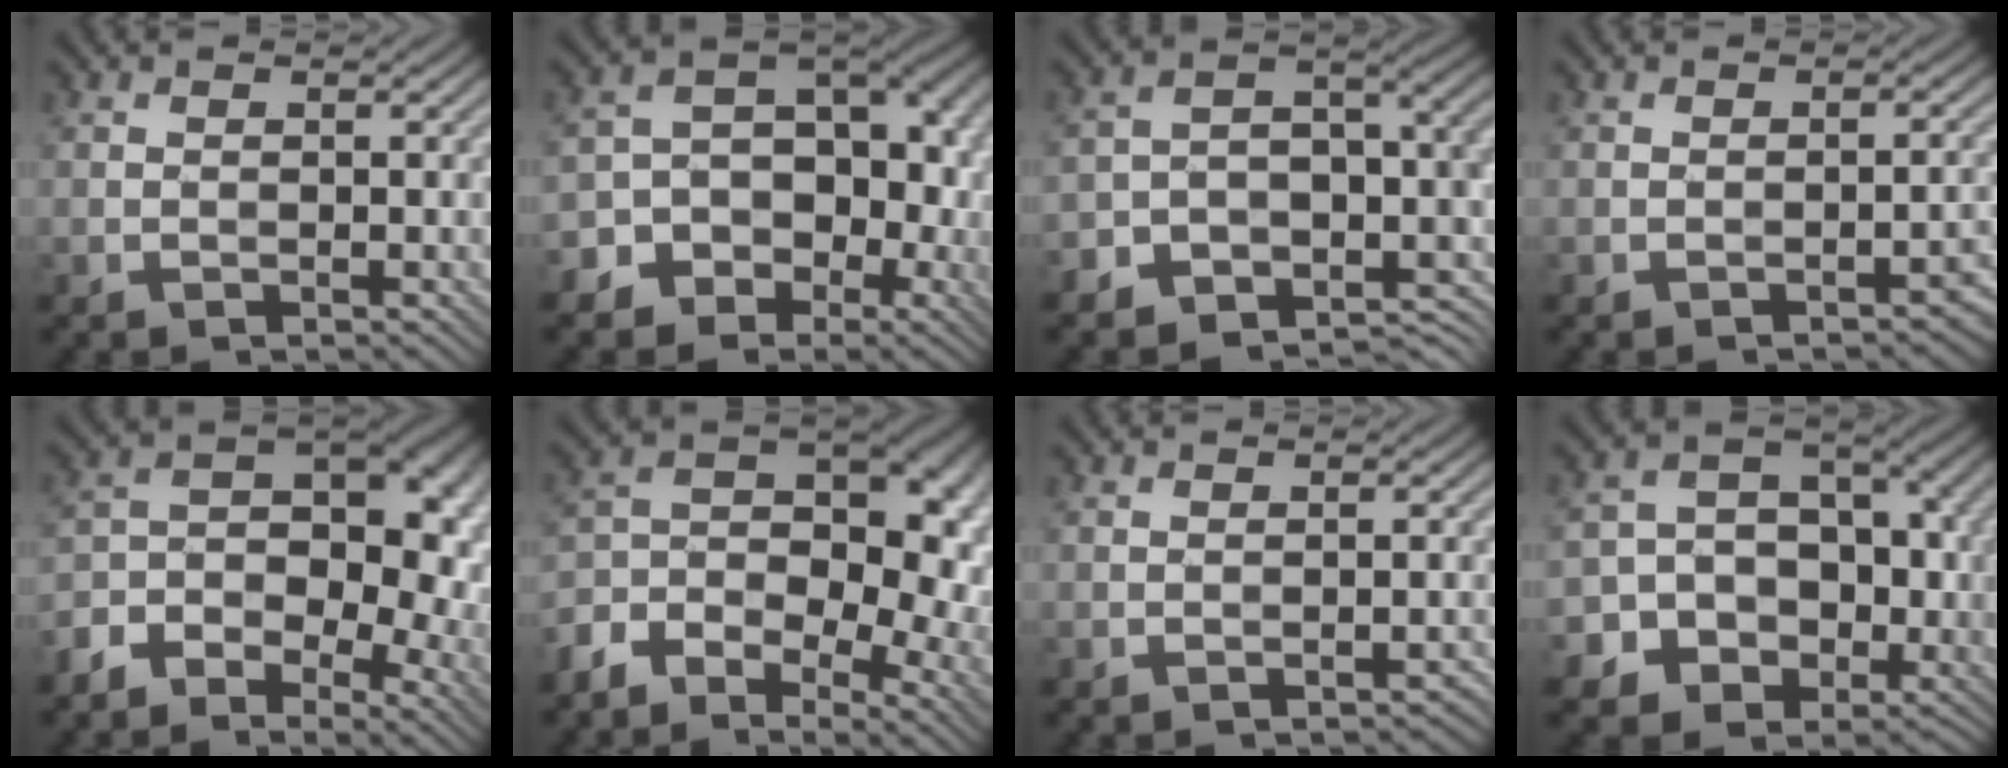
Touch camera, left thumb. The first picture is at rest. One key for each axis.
{"total": 11.5, "fx": -4.2, "fy": 9.3, "fz": 5.4, "tx": -0.077, "ty": -0.020, "tz": -0.075}
{"total": 8.7, "fx": -4.9, "fy": 5.5, "fz": 4.7, "tx": -0.065, "ty": -0.021, "tz": -0.096}
{"total": 1.9, "fx": -1.3, "fy": 0.5, "fz": 1.3, "tx": -0.012, "ty": 0.006, "tz": -0.015}
{"total": 13.5, "fx": -4.9, "fy": 8.7, "fz": 9.0, "tx": -0.148, "ty": -0.025, "tz": -0.083}
{"total": 14.8, "fx": -5.7, "fy": 8.9, "fz": 10.4, "tx": -0.194, "ty": -0.023, "tz": -0.087}
{"total": 0.8, "fx": -0.6, "fy": 0.2, "fz": 0.4, "tx": -0.004, "ty": -0.001, "tz": -0.007}
{"total": 13.3, "fx": -4.2, "fy": 11.2, "fz": 5.7, "tx": -0.106, "ty": -0.020, "tz": -0.085}